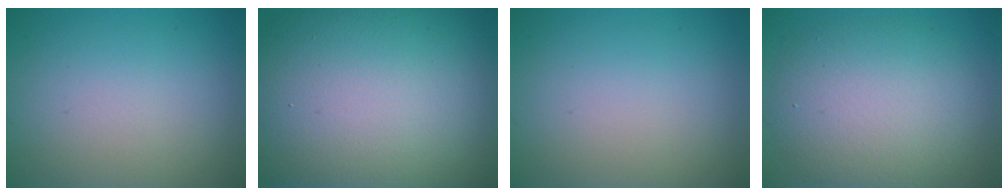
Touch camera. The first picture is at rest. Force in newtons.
{"total": 18.9, "press": 18.9, "slide": 1.0}
{"total": 0.0}
{"total": 7.8, "press": 7.7, "slide": 0.5}